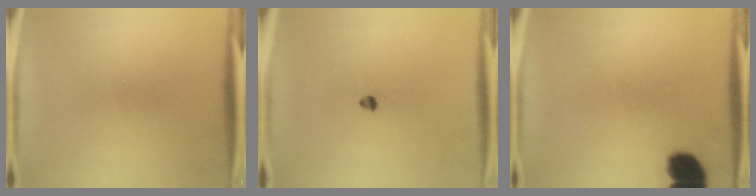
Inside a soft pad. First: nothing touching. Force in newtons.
{"total": 1.4}
{"total": 7.6}